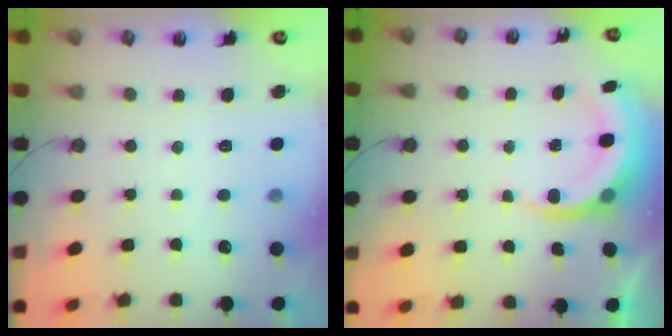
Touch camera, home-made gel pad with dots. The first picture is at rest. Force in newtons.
{"total": 6.2, "press": 6.0, "slide": 1.5}